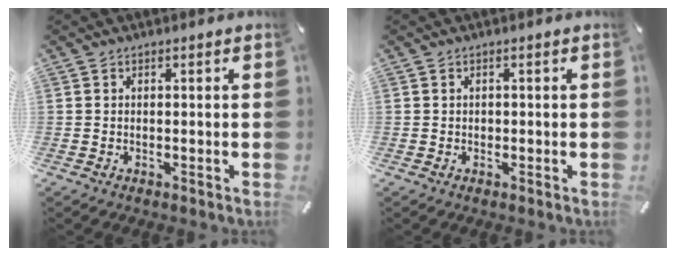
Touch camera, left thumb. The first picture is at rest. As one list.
[{"total": 0.6, "force": [-0.1, 0.5, 0.2], "torque": [-0.004, 0.004, -0.003]}]